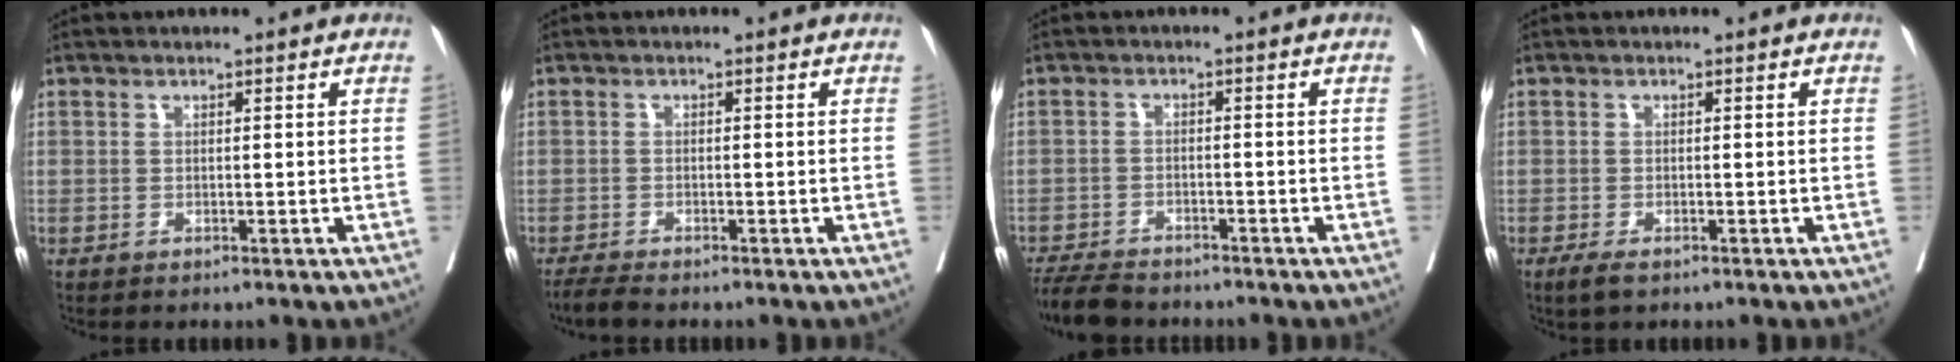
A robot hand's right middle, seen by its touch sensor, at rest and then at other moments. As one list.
[{"total": 2.3, "force": [-2.1, 0.0, 1.1], "torque": [-0.024, -0.008, -0.040]}, {"total": 6.1, "force": [-5.6, 1.4, 1.8], "torque": [-0.026, -0.015, -0.097]}, {"total": 2.2, "force": [-1.4, 0.7, 1.5], "torque": [-0.032, -0.006, -0.023]}]